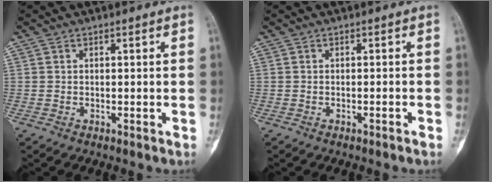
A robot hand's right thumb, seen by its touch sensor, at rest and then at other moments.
{"total": 1.0, "force": [-0.7, 0.0, 0.7], "torque": [-0.020, 0.007, -0.005]}